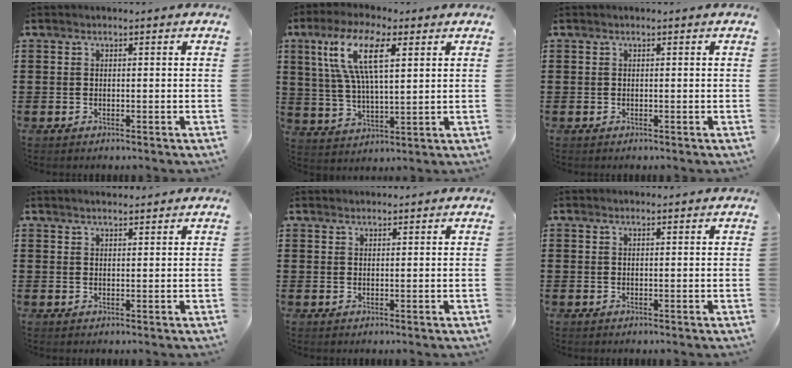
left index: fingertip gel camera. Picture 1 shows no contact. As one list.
[{"total": 11.5, "force": [5.0, 3.9, 9.6], "torque": [-0.200, 0.007, 0.088]}, {"total": 0.0}, {"total": 1.7, "force": [1.6, 0.1, 0.5], "torque": [-0.012, 0.002, 0.030]}, {"total": 1.2, "force": [1.2, 0.2, 0.1], "torque": [-0.003, -0.001, 0.023]}, {"total": 0.8, "force": [0.7, 0.1, 0.4], "torque": [-0.009, 0.000, 0.013]}]